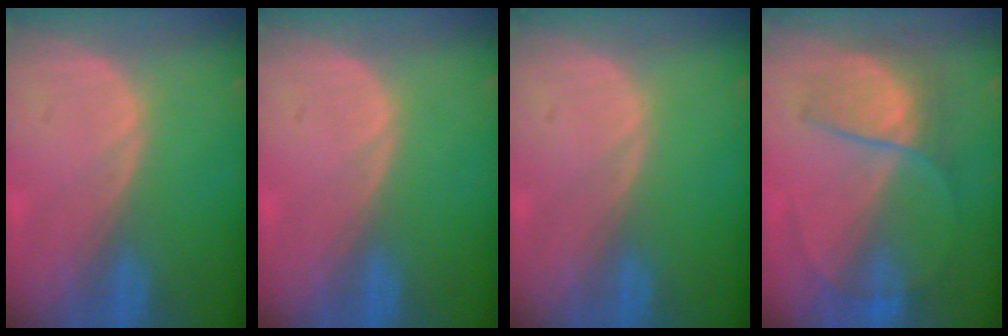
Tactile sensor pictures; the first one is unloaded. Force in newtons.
{"total": 0.0}
{"total": 0.0}
{"total": 6.5, "press": 6.4, "slide": 1.0}